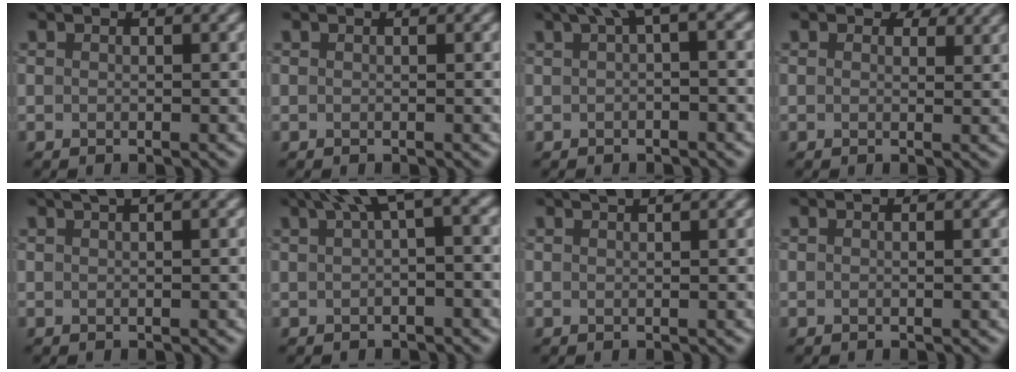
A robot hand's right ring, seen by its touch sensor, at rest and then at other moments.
{"total": 0.0}
{"total": 3.0, "force": [1.0, 0.6, 2.7], "torque": [-0.036, 0.009, 0.013]}
{"total": 2.0, "force": [1.4, 1.1, 1.0], "torque": [-0.014, -0.005, 0.015]}
{"total": 2.4, "force": [1.5, 0.7, 1.7], "torque": [-0.018, 0.003, 0.018]}
{"total": 4.7, "force": [1.8, 1.0, 4.2], "torque": [-0.053, 0.014, 0.026]}
{"total": 1.4, "force": [1.0, 0.4, 0.9], "torque": [-0.006, -0.001, 0.007]}
{"total": 0.0}